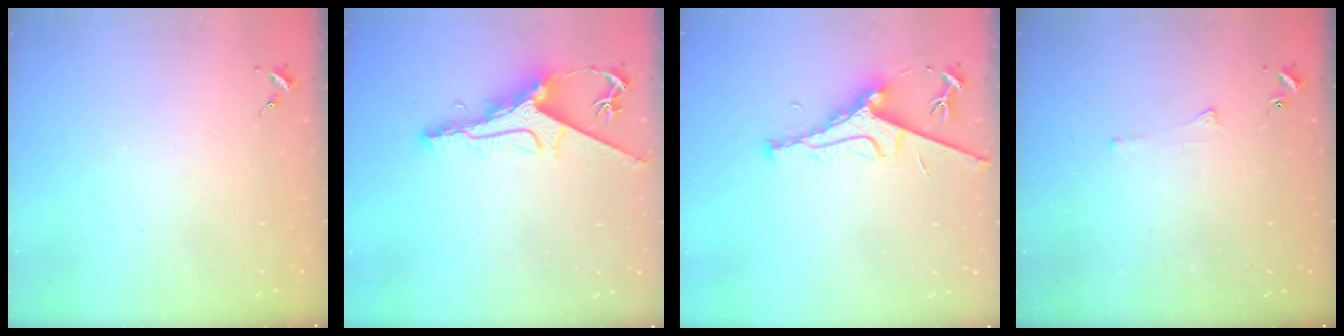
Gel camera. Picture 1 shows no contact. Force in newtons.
{"total": 11.4, "press": 11.3, "slide": 1.0}
{"total": 8.0, "press": 8.0, "slide": 1.0}
{"total": 3.5, "press": 3.4, "slide": 0.5}